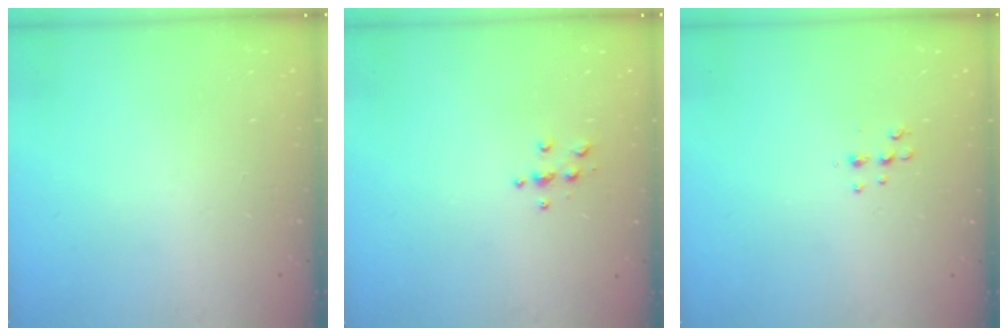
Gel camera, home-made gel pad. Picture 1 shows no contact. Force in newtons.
{"total": 3.8, "press": 3.8, "slide": 0.4}
{"total": 5.3, "press": 5.2, "slide": 0.8}